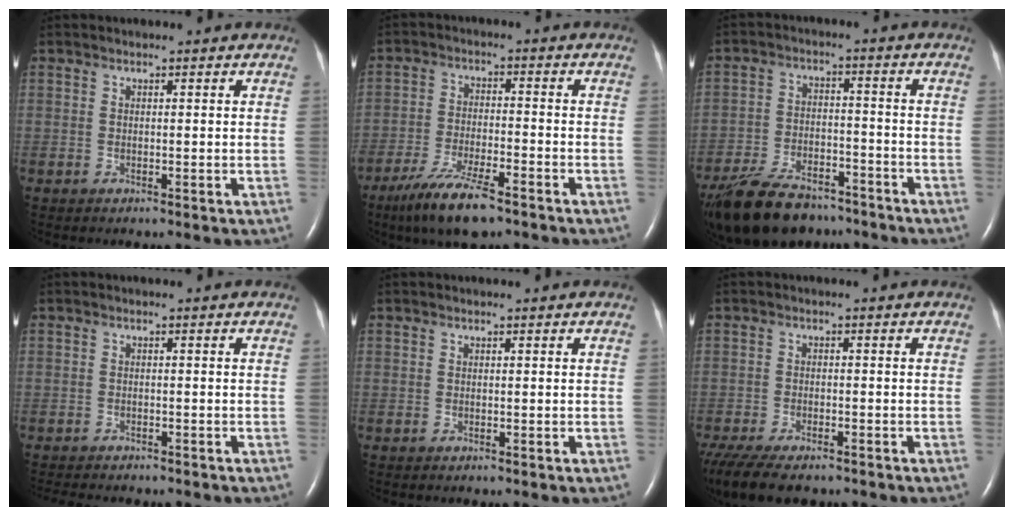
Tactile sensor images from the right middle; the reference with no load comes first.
{"total": 9.5, "force": [-6.7, 1.8, 6.4], "torque": [-0.126, -0.020, -0.118]}
{"total": 15.4, "force": [-12.3, 6.1, 7.0], "torque": [-0.152, -0.009, -0.199]}
{"total": 7.5, "force": [-6.5, 2.1, 3.0], "torque": [-0.040, -0.003, -0.081]}
{"total": 0.0}
{"total": 12.5, "force": [-9.6, 4.4, 6.7], "torque": [-0.142, -0.018, -0.143]}